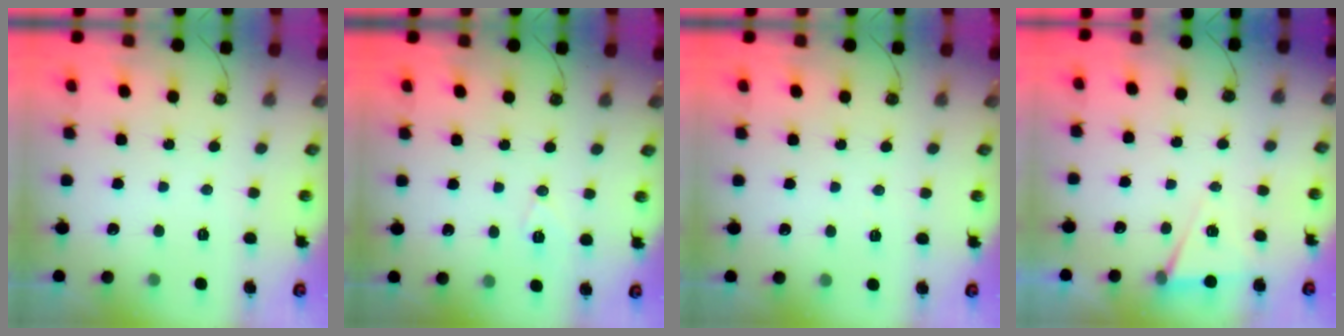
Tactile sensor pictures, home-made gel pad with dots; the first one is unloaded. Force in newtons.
{"total": 6.0, "press": 5.8, "slide": 1.7}
{"total": 2.5, "press": 1.7, "slide": 1.8}
{"total": 6.1, "press": 4.1, "slide": 4.5}